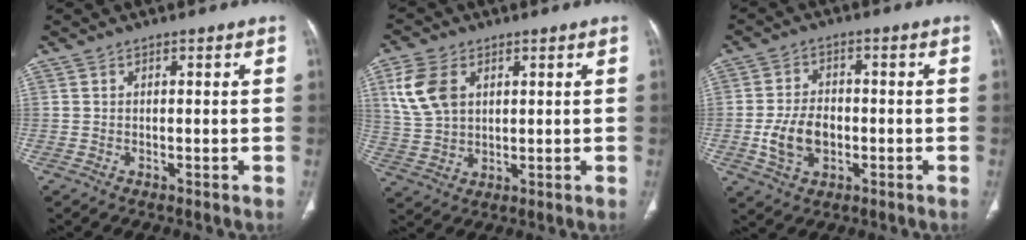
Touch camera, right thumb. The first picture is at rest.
{"total": 9.6, "force": [3.3, 6.6, 6.1], "torque": [-0.121, -0.004, 0.073]}
{"total": 8.4, "force": [-1.9, 5.7, 5.8], "torque": [-0.103, 0.014, -0.033]}